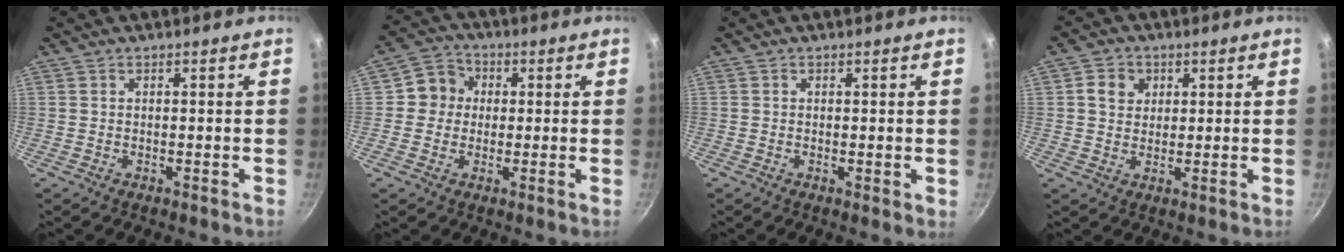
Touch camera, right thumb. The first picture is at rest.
{"total": 6.2, "force": [0.4, 5.9, 2.0], "torque": [0.006, 0.014, -0.010]}
{"total": 0.9, "force": [0.1, 0.3, 0.8], "torque": [-0.011, -0.006, -0.002]}
{"total": 4.6, "force": [1.3, 4.0, 1.9], "torque": [-0.010, 0.003, 0.019]}